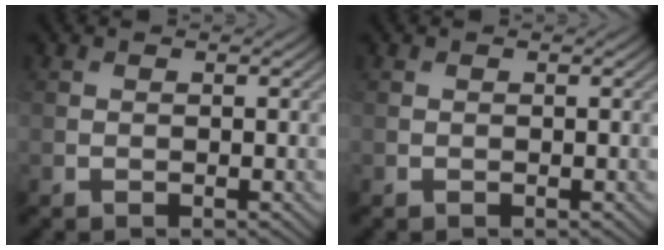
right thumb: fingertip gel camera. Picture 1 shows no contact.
{"total": 0.0}